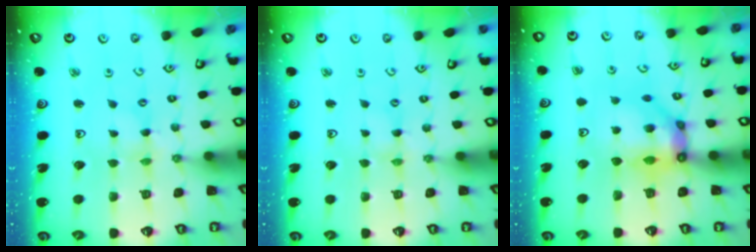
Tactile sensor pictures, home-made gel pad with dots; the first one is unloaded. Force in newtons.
{"total": 0.7, "press": 0.7, "slide": 0.1}
{"total": 11.1, "press": 10.9, "slide": 1.8}